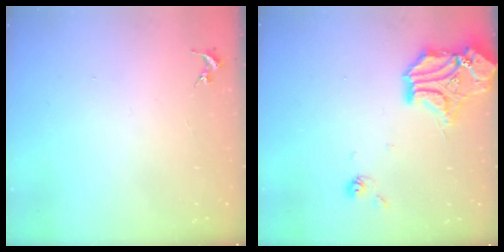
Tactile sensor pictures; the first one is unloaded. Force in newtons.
{"total": 16.4, "press": 15.9, "slide": 3.7}